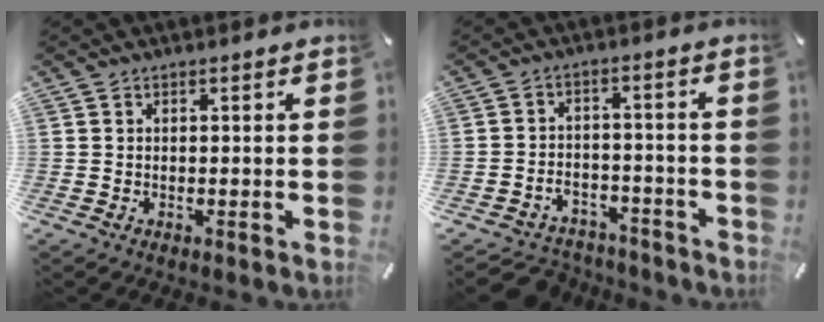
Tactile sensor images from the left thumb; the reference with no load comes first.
{"total": 4.3, "force": [-2.9, 3.0, 0.9], "torque": [-0.020, 0.011, -0.058]}